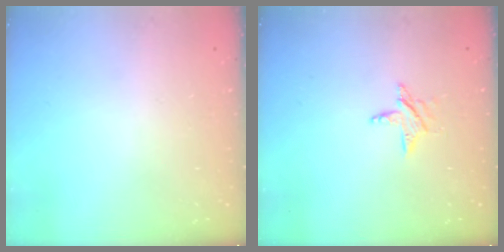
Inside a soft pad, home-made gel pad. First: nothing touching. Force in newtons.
{"total": 4.5, "press": 4.5, "slide": 0.4}